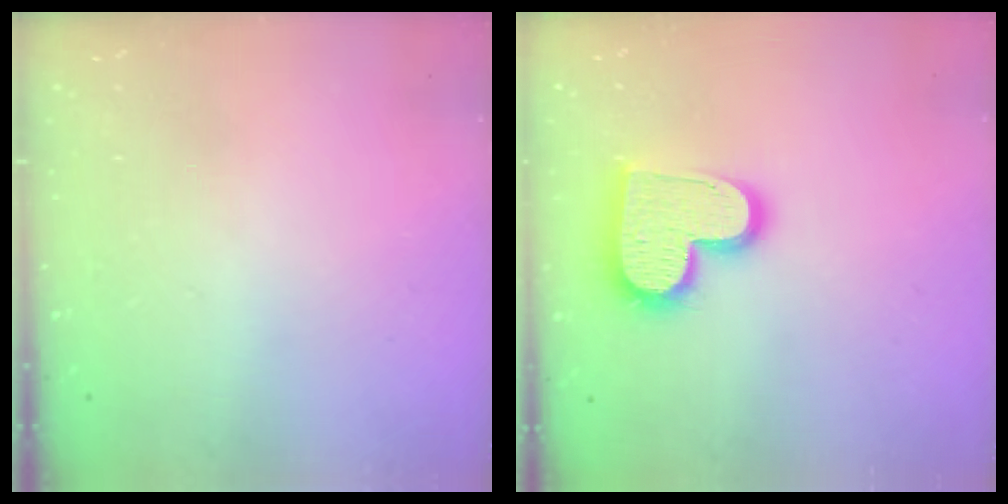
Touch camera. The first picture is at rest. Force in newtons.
{"total": 16.0, "press": 16.0, "slide": 1.0}